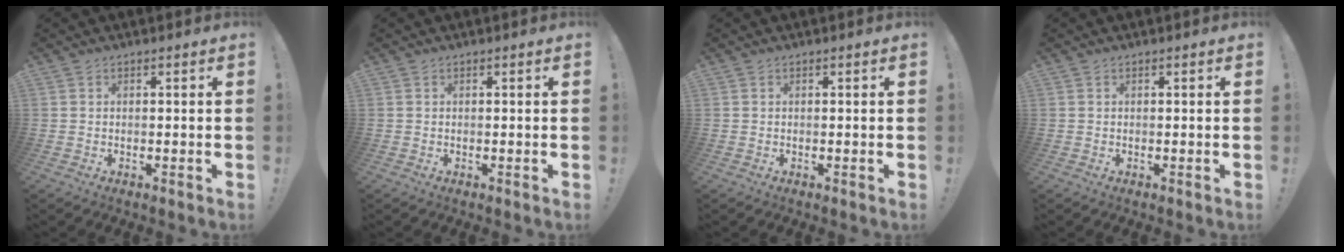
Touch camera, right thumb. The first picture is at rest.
{"total": 0.0}
{"total": 0.0}
{"total": 0.0}